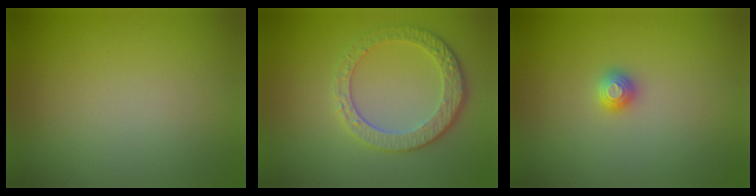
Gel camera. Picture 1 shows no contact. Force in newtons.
{"total": 4.5, "press": 3.4, "slide": 3.0}
{"total": 0.9, "press": 0.9, "slide": 0.0}